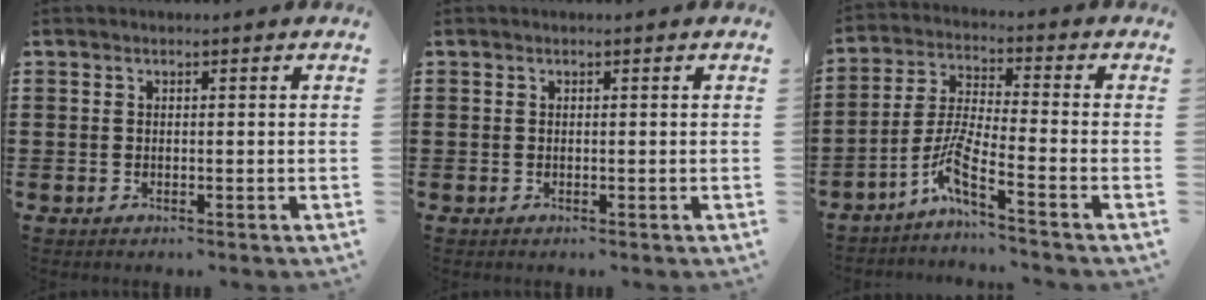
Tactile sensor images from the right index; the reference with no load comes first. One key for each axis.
{"total": 0.0}
{"total": 6.4, "fx": -4.6, "fy": 0.2, "fz": 4.4, "tx": -0.110, "ty": -0.017, "tz": -0.097}